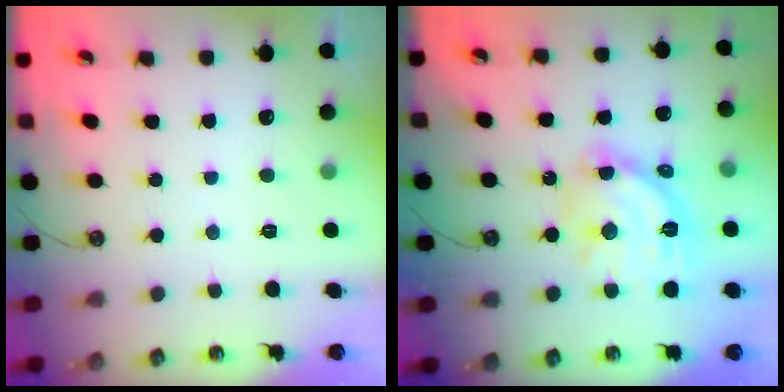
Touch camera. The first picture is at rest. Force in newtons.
{"total": 16.0, "press": 16.0, "slide": 1.3}